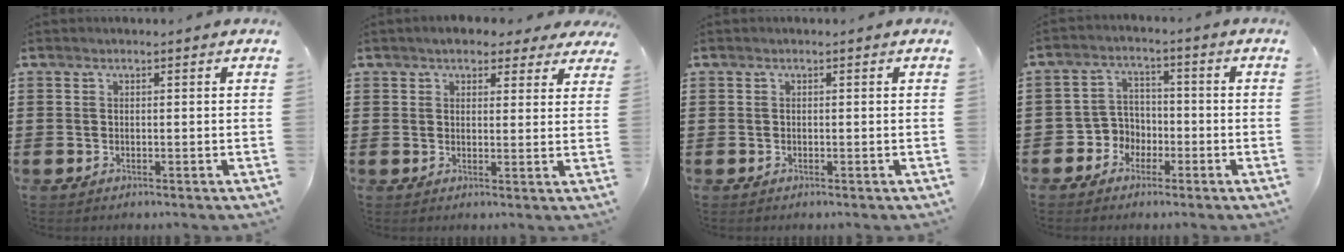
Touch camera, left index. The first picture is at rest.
{"total": 3.8, "force": [3.2, 1.6, 1.2], "torque": [-0.028, 0.001, 0.057]}
{"total": 0.0}
{"total": 4.4, "force": [-2.4, 3.6, 0.7], "torque": [-0.032, 0.004, -0.054]}